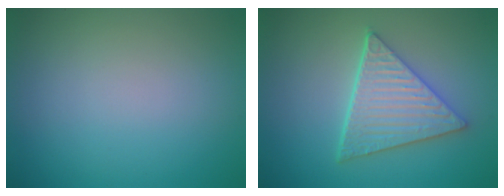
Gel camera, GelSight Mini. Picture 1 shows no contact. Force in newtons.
{"total": 5.5, "press": 4.5, "slide": 3.2}